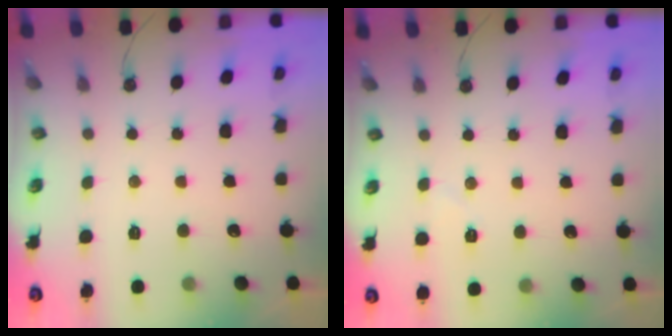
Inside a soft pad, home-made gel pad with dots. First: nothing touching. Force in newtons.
{"total": 3.0, "press": 2.8, "slide": 1.0}